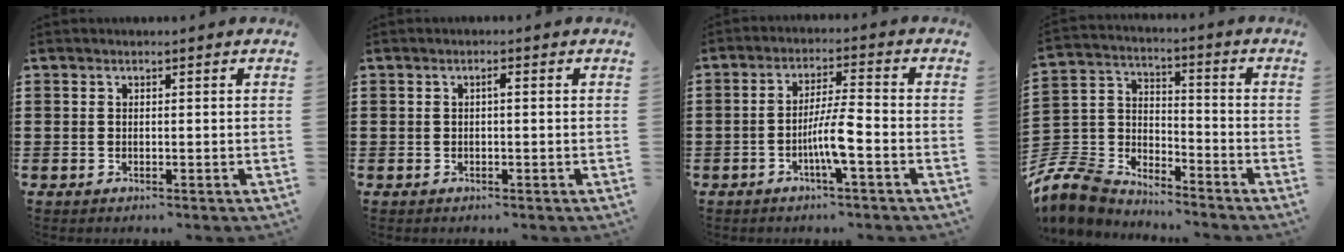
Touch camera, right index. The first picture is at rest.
{"total": 0.8, "force": [0.0, 0.1, 0.8], "torque": [-0.016, -0.001, -0.001]}
{"total": 6.0, "force": [-2.4, 0.4, 5.5], "torque": [-0.107, -0.005, -0.049]}
{"total": 7.8, "force": [-7.1, 2.9, 1.3], "torque": [-0.071, -0.001, -0.152]}